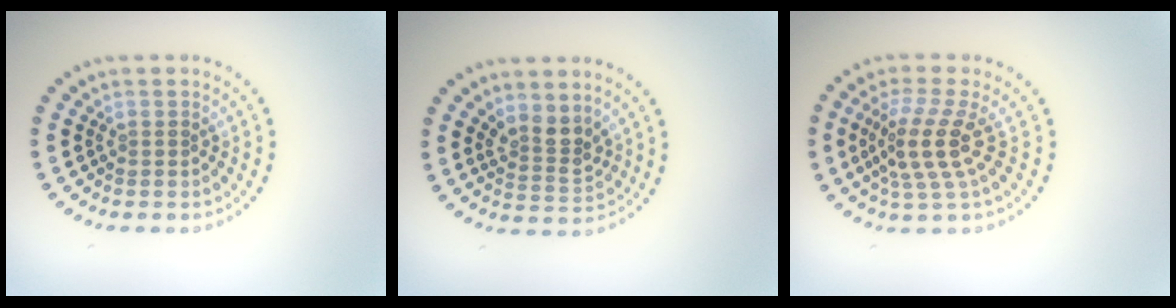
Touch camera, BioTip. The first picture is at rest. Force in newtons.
{"total": 2.9, "press": 2.4, "slide": 1.6}
{"total": 3.9, "press": 3.2, "slide": 2.3}